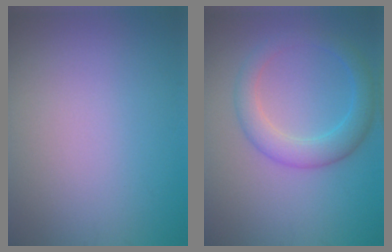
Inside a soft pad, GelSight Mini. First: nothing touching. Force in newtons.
{"total": 3.9, "press": 3.9, "slide": 0.3}